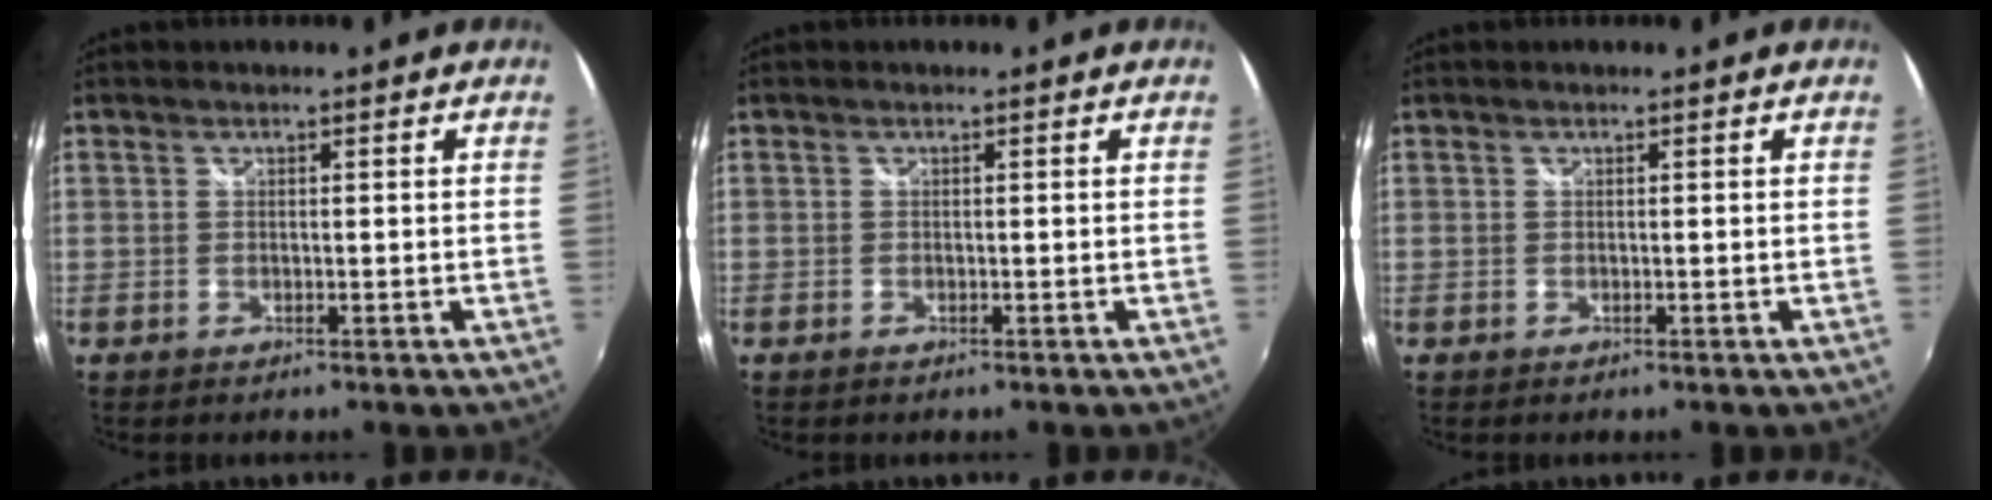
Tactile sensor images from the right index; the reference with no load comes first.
{"total": 0.0}
{"total": 0.0}